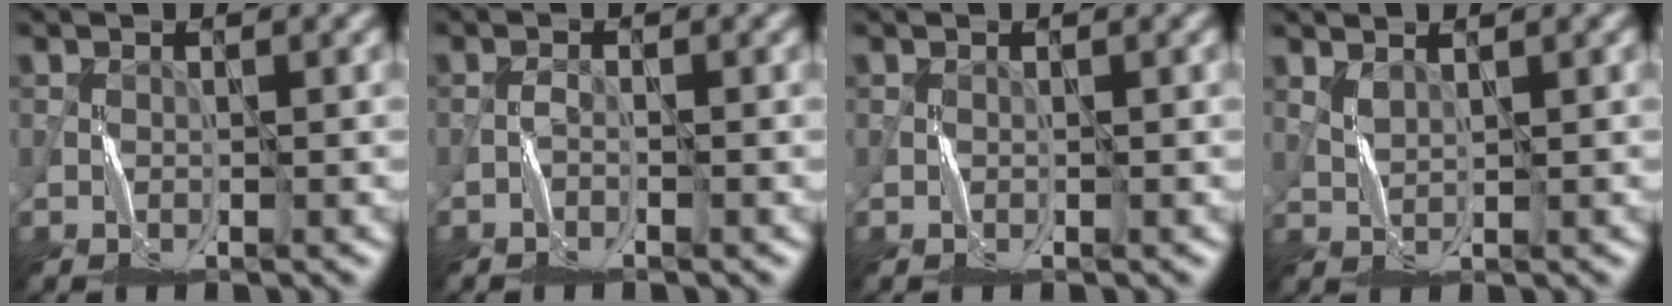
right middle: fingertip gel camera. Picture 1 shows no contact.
{"total": 0.8, "force": [-0.8, 0.1, 0.3], "torque": [-0.007, 0.005, -0.015]}
{"total": 0.0}
{"total": 0.9, "force": [0.8, 0.3, 0.4], "torque": [-0.017, -0.002, 0.021]}